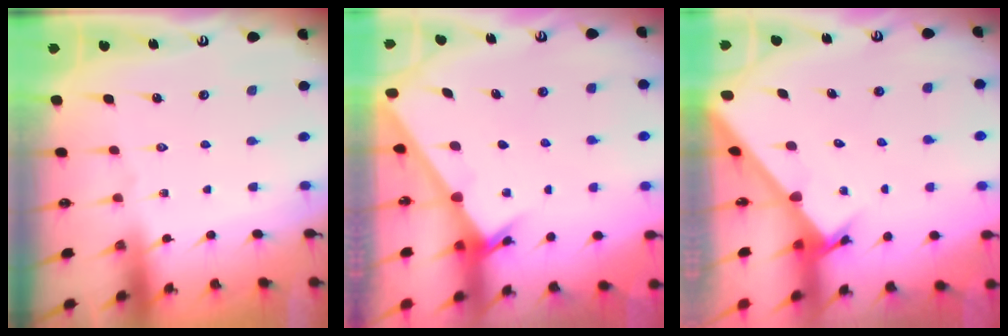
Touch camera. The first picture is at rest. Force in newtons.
{"total": 2.4, "press": 2.4, "slide": 0.2}
{"total": 2.6, "press": 2.6, "slide": 0.3}